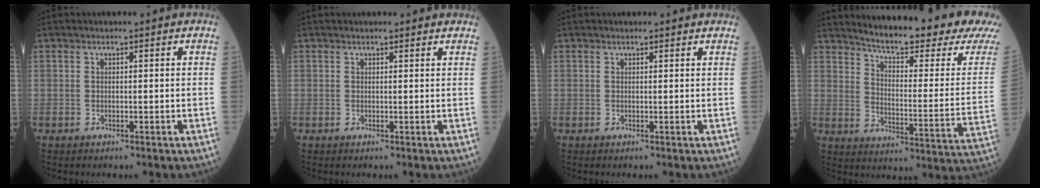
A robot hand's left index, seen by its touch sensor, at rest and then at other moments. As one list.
[{"total": 2.3, "force": [2.1, 0.7, 0.6], "torque": [-0.008, 0.013, 0.017]}, {"total": 1.8, "force": [1.6, 0.6, 0.4], "torque": [-0.009, 0.013, 0.014]}, {"total": 21.2, "force": [19.2, 0.5, 9.1], "torque": [-0.134, -0.081, 0.245]}]